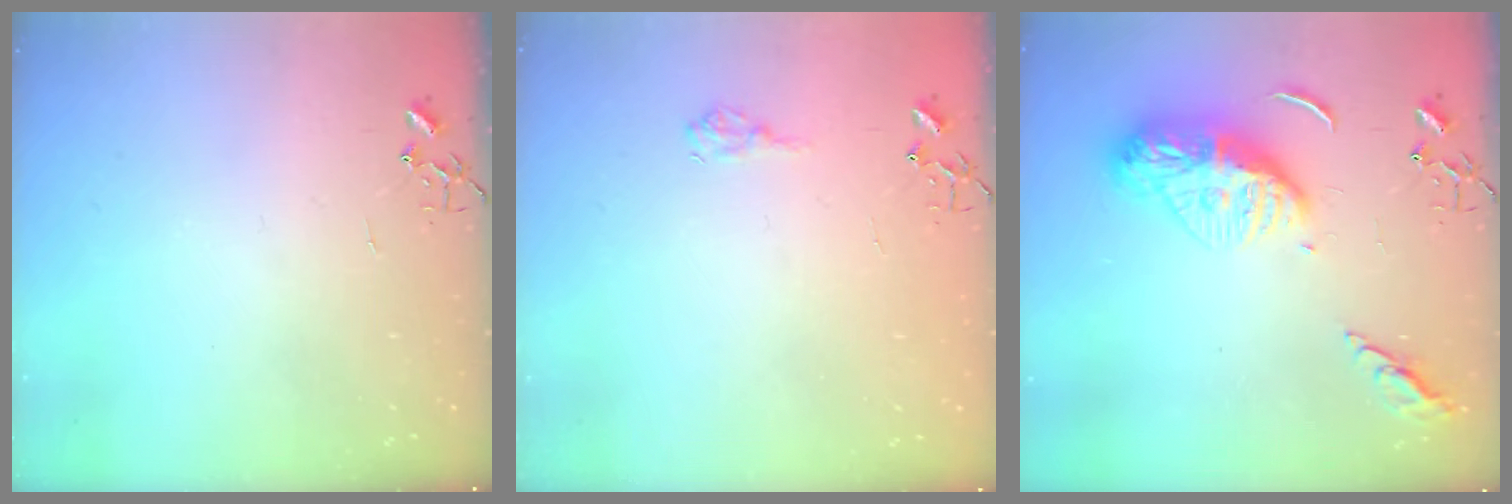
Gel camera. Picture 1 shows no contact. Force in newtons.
{"total": 7.2, "press": 7.1, "slide": 0.9}
{"total": 15.4, "press": 15.3, "slide": 1.3}